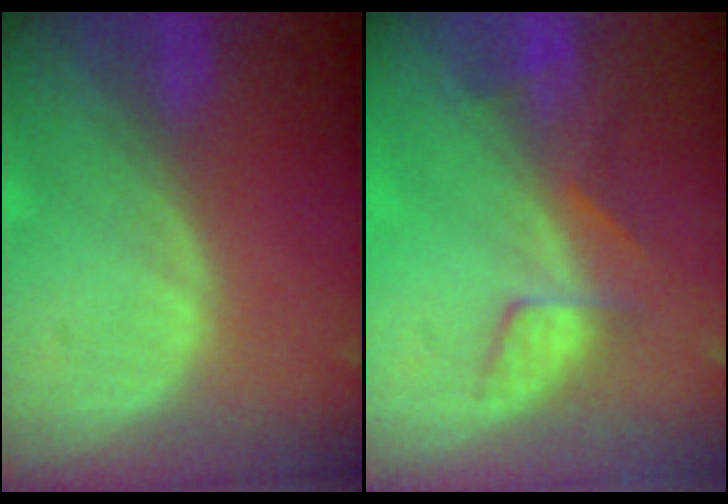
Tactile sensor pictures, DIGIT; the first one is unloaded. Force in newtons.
{"total": 4.2, "press": 4.1, "slide": 1.3}